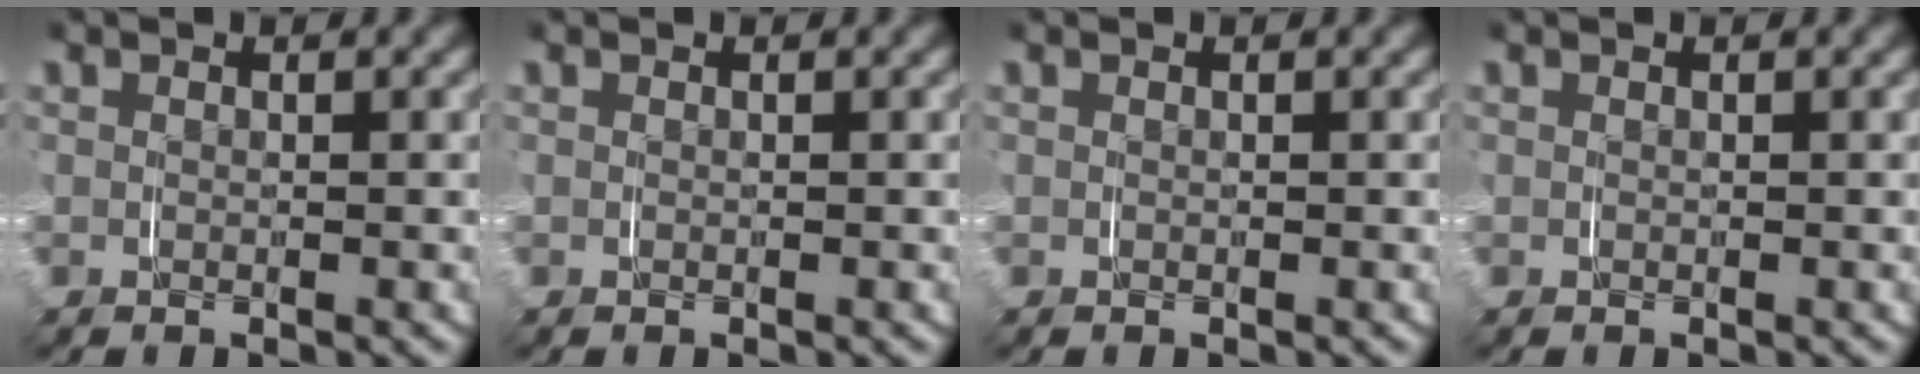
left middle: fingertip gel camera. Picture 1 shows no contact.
{"total": 0.0}
{"total": 0.0}
{"total": 0.0}